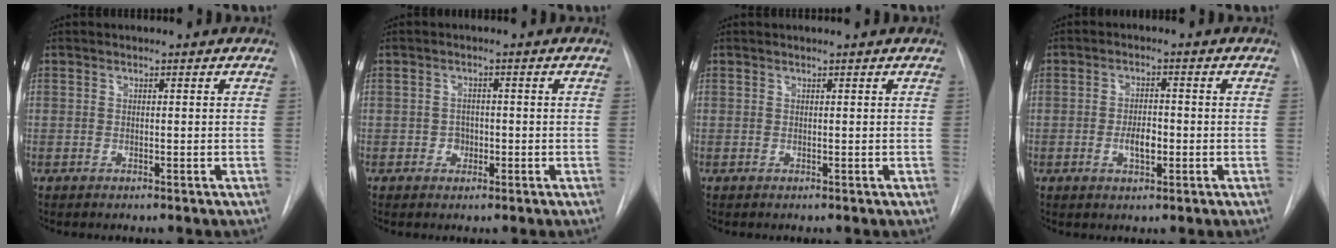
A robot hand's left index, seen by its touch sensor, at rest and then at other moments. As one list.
[{"total": 1.8, "force": [-0.6, 1.5, 0.8], "torque": [-0.007, 0.007, -0.007]}, {"total": 1.1, "force": [1.0, -0.1, 0.4], "torque": [-0.007, 0.009, 0.015]}, {"total": 3.7, "force": [-0.9, 1.5, 3.2], "torque": [-0.055, 0.002, -0.014]}]